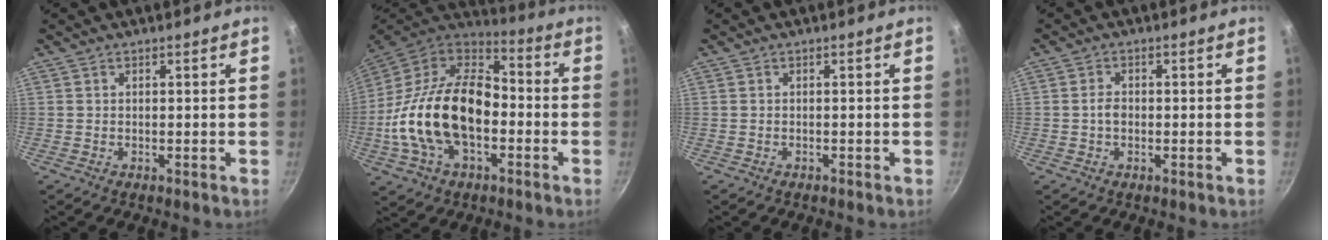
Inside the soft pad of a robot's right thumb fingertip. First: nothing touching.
{"total": 25.1, "force": [-4.3, 15.3, 19.4], "torque": [-0.351, 0.045, -0.086]}
{"total": 0.0}
{"total": 2.3, "force": [-0.2, 1.6, 1.6], "torque": [-0.025, 0.007, -0.005]}